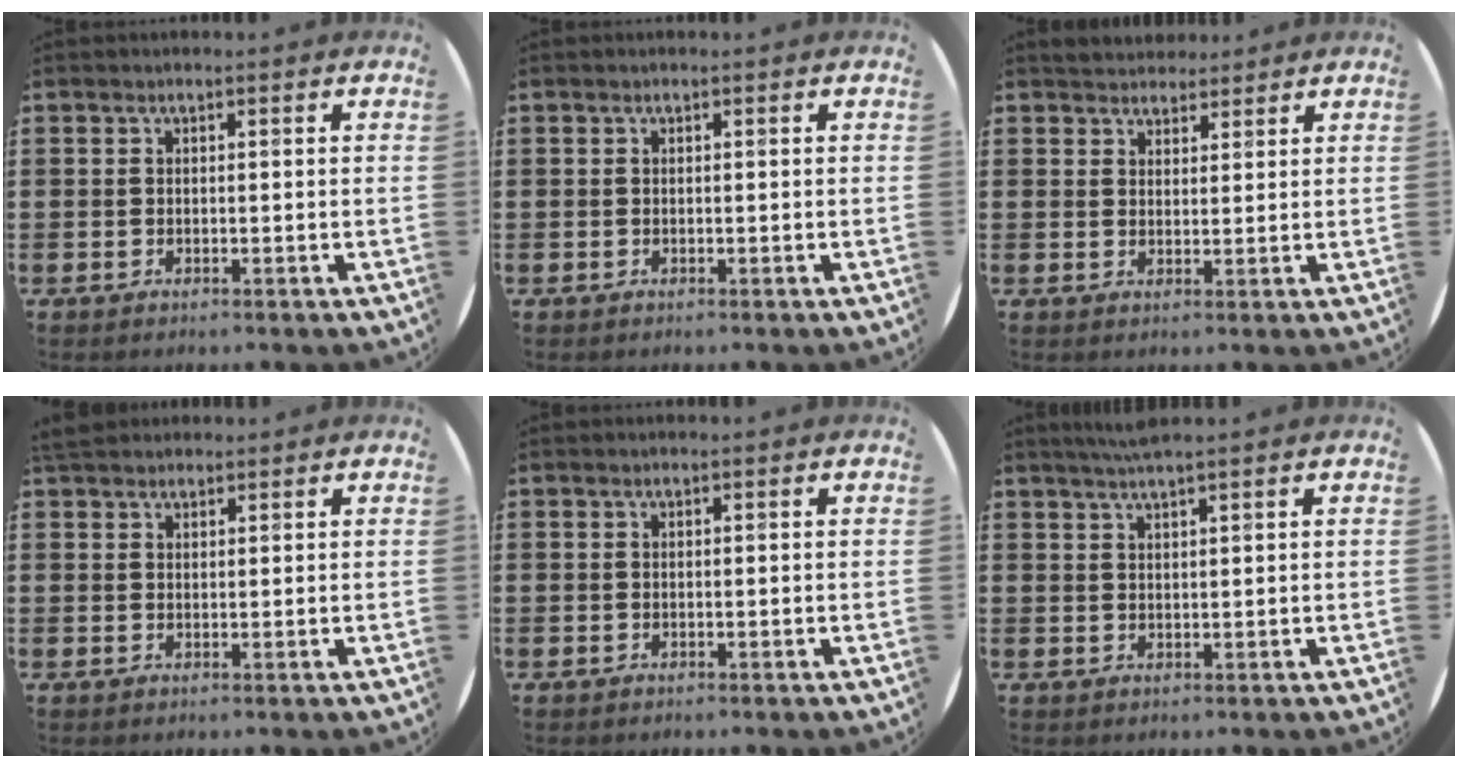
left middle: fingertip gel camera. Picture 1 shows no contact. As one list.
[{"total": 0.0}, {"total": 2.7, "force": [2.6, 0.7, -0.2], "torque": [-0.001, -0.001, 0.050]}, {"total": 2.2, "force": [2.0, 0.8, 0.5], "torque": [-0.007, 0.002, 0.038]}, {"total": 0.0}, {"total": 2.2, "force": [1.9, -0.3, 1.1], "torque": [-0.023, 0.000, 0.036]}]